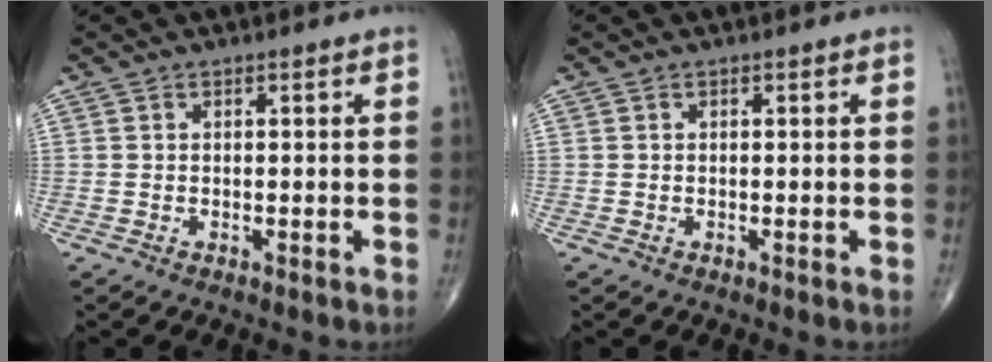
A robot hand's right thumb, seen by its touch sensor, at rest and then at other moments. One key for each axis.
{"total": 0.0}